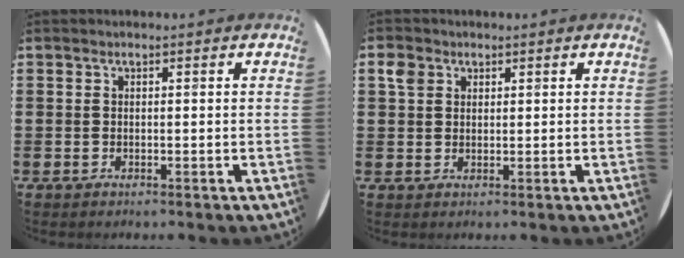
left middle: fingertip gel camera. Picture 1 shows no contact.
{"total": 2.5, "force": [1.6, 1.7, 0.7], "torque": [-0.002, -0.001, 0.027]}